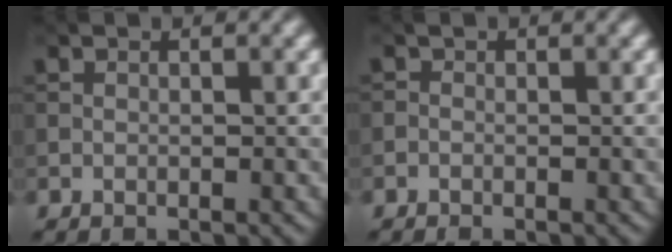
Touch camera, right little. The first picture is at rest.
{"total": 0.7, "force": [-0.6, 0.3, 0.1], "torque": [-0.001, -0.001, -0.014]}